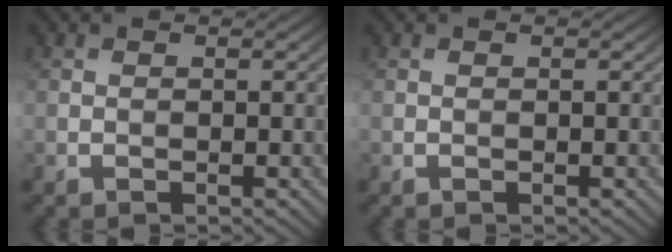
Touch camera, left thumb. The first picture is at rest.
{"total": 0.0}